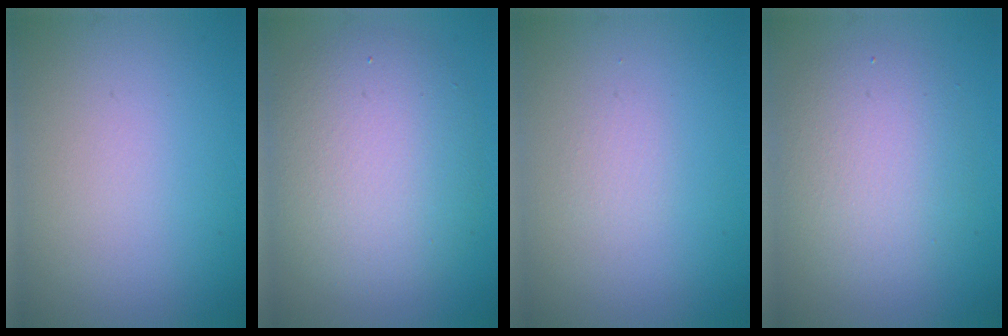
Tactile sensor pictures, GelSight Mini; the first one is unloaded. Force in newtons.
{"total": 7.3, "press": 7.2, "slide": 0.8}
{"total": 0.8, "press": 0.8, "slide": 0.0}
{"total": 4.4, "press": 4.4, "slide": 0.3}